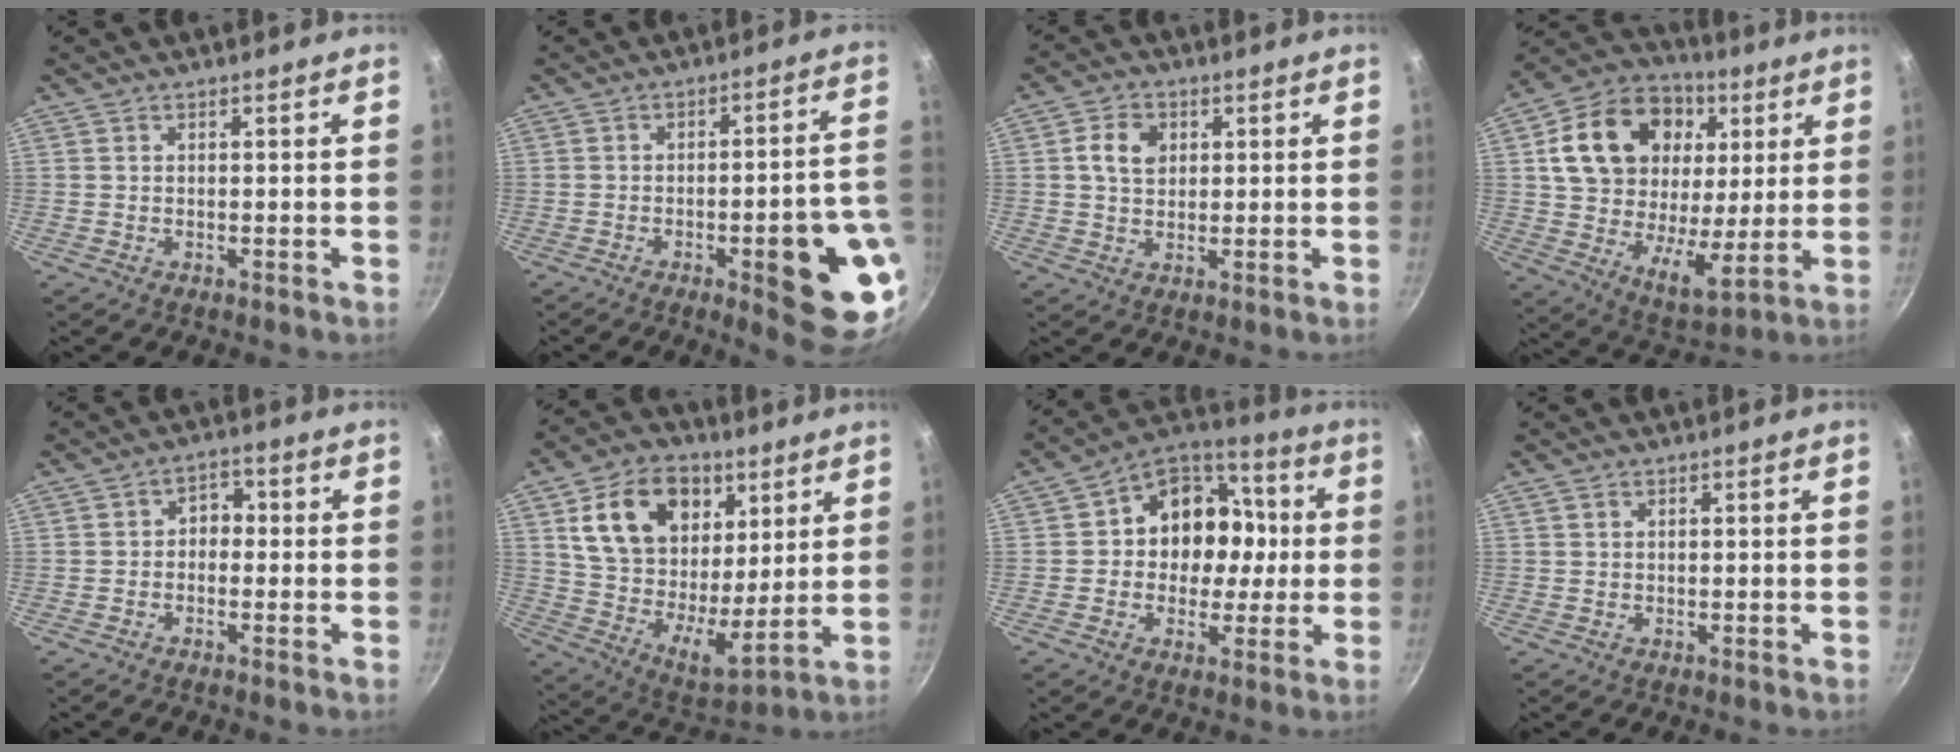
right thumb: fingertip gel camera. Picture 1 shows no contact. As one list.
[{"total": 17.4, "force": [-5.1, 4.8, 15.9], "torque": [-0.152, 0.023, -0.063]}, {"total": 6.0, "force": [1.5, 4.5, 3.6], "torque": [-0.048, 0.004, 0.023]}, {"total": 23.5, "force": [7.2, 16.5, 15.1], "torque": [-0.234, -0.009, 0.117]}, {"total": 3.5, "force": [-0.5, 2.8, 2.1], "torque": [-0.004, 0.015, -0.016]}, {"total": 21.5, "force": [9.0, 14.1, 13.5], "torque": [-0.200, -0.036, 0.156]}, {"total": 15.0, "force": [0.6, 12.5, 8.3], "torque": [-0.078, 0.028, -0.006]}, {"total": 0.8, "force": [0.5, 0.6, 0.2], "torque": [-0.002, 0.000, 0.008]}]